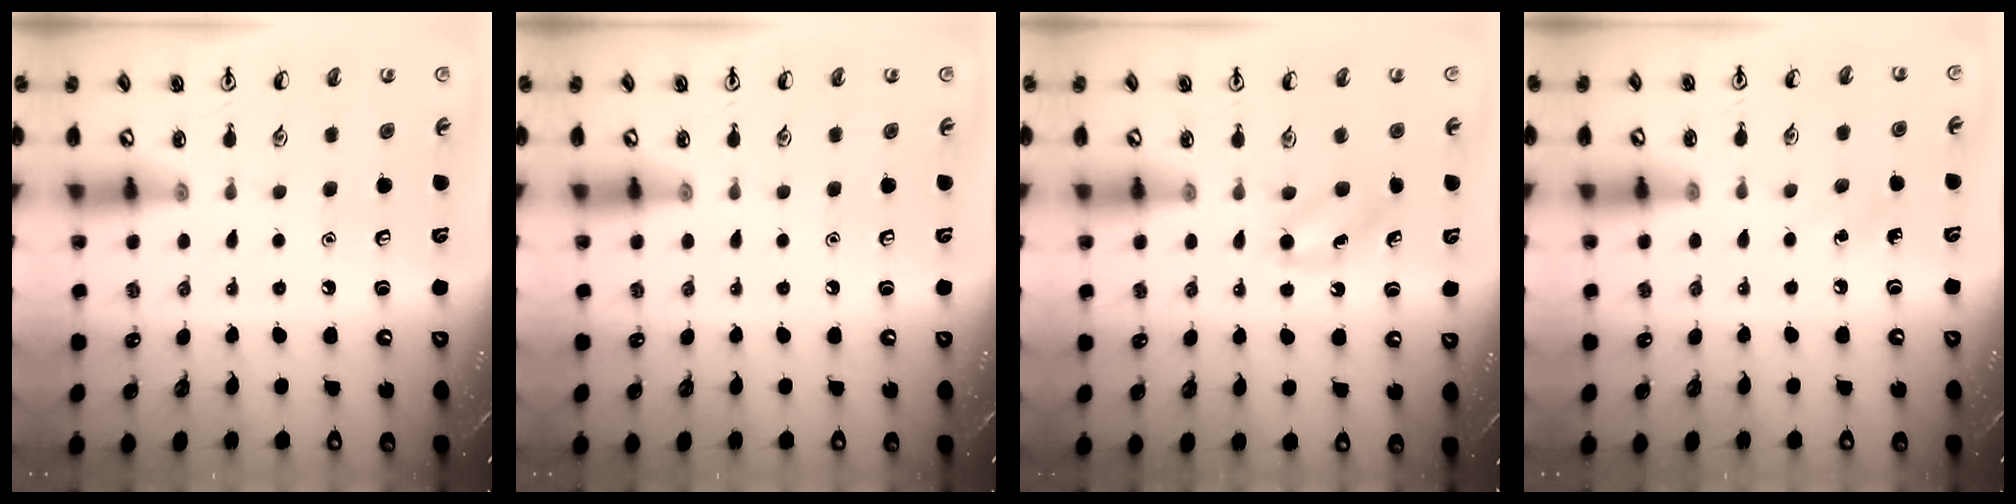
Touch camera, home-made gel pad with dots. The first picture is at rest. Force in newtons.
{"total": 0.0}
{"total": 5.3, "press": 5.0, "slide": 1.7}
{"total": 4.1, "press": 3.9, "slide": 1.1}